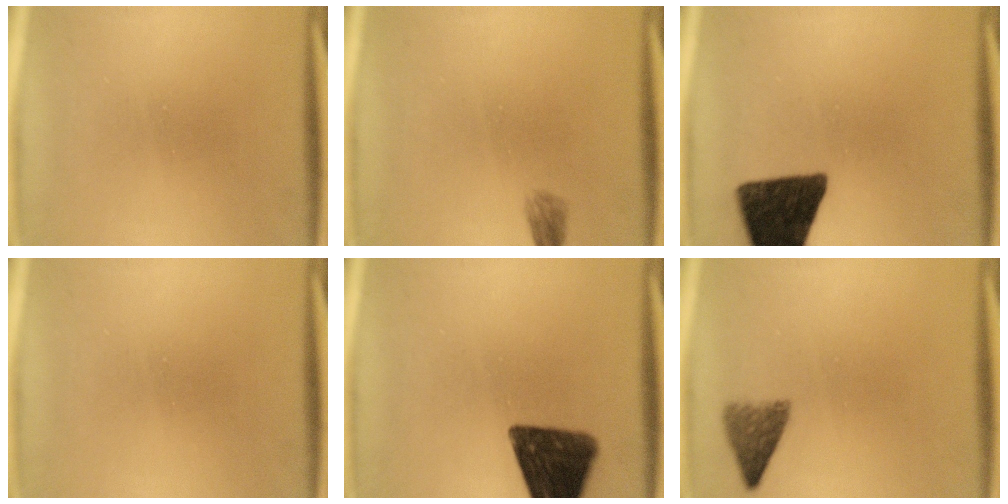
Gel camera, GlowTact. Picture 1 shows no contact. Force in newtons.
{"total": 1.7}
{"total": 15.5}
{"total": 0.0}
{"total": 15.2}
{"total": 3.5}